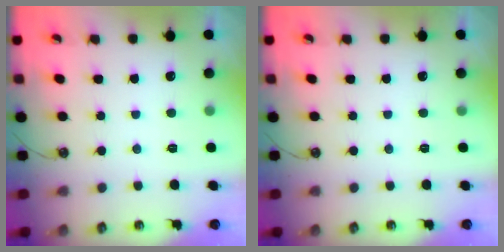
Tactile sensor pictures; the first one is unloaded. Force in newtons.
{"total": 0.0}